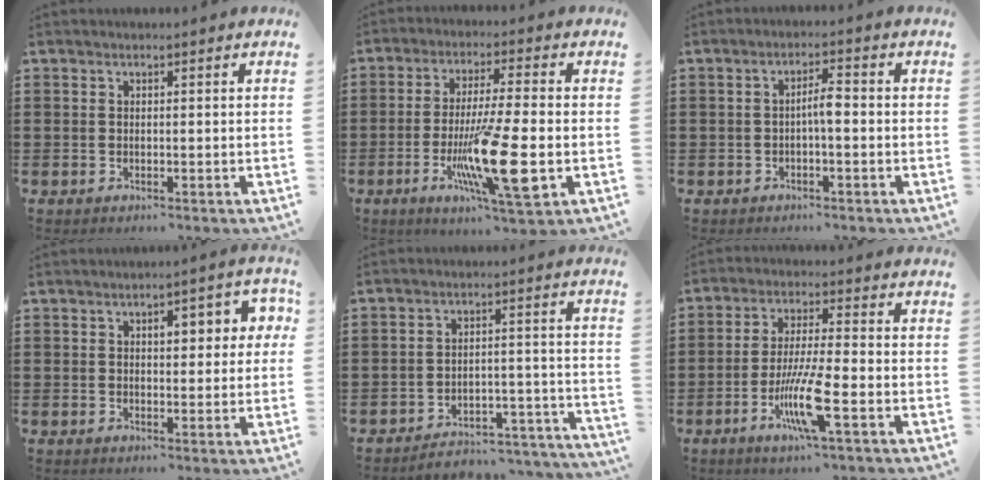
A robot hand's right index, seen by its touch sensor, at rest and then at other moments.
{"total": 14.4, "force": [-3.8, 2.3, 13.7], "torque": [-0.260, -0.016, -0.064]}
{"total": 2.9, "force": [-0.5, 0.6, 2.8], "torque": [-0.053, 0.004, -0.012]}
{"total": 4.6, "force": [1.2, 2.3, 3.8], "torque": [-0.047, -0.001, 0.009]}
{"total": 4.0, "force": [-3.8, 0.7, 0.9], "torque": [-0.019, 0.000, -0.082]}
{"total": 9.2, "force": [-3.6, 1.1, 8.4], "torque": [-0.168, -0.015, -0.067]}